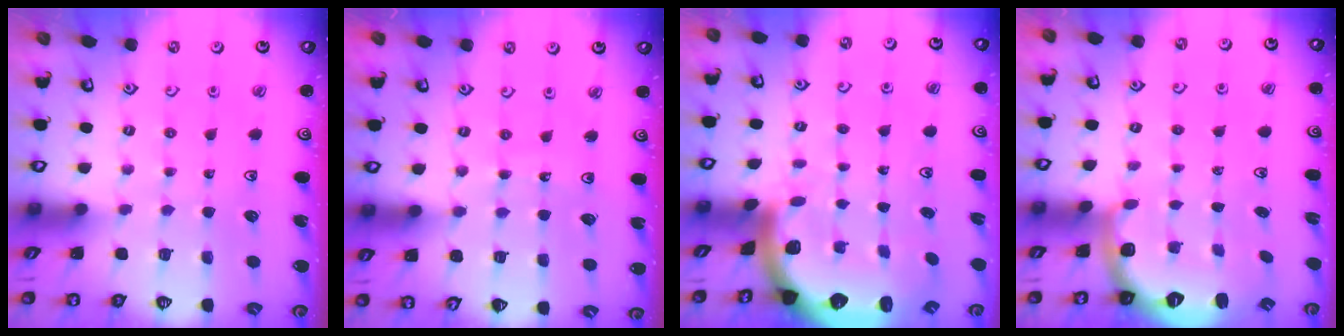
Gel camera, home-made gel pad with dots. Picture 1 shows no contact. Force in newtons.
{"total": 7.8, "press": 7.6, "slide": 1.5}
{"total": 2.7, "press": 2.5, "slide": 0.9}
{"total": 2.8, "press": 1.7, "slide": 2.1}